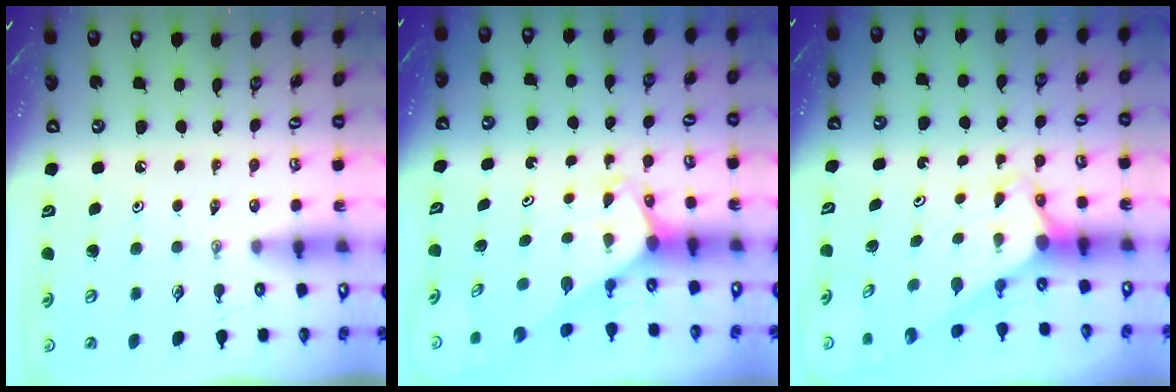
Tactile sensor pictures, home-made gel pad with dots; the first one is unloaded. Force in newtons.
{"total": 2.0, "press": 2.0, "slide": 0.2}
{"total": 2.8, "press": 2.8, "slide": 0.2}